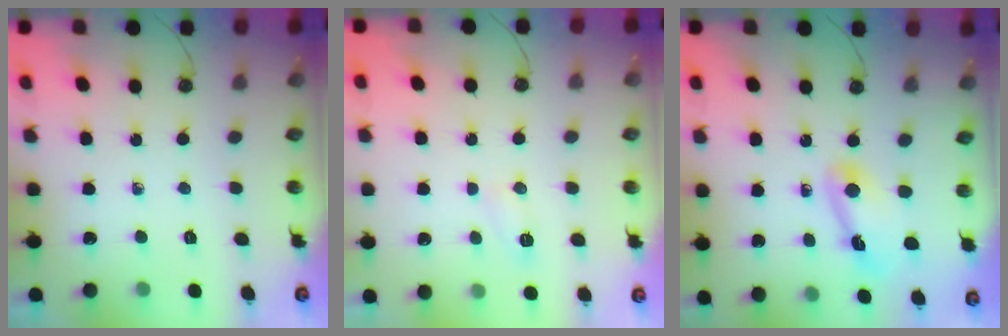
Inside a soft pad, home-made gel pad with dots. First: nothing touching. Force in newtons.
{"total": 5.0, "press": 5.0, "slide": 0.6}
{"total": 10.0, "press": 6.9, "slide": 7.3}